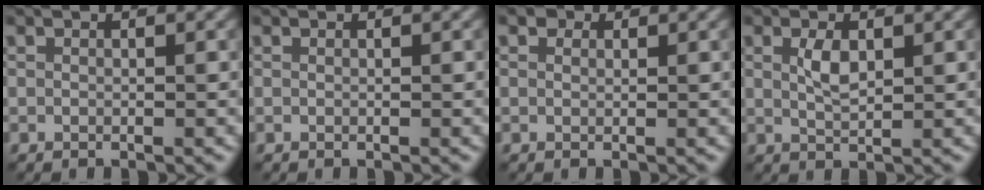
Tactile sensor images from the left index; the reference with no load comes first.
{"total": 0.0}
{"total": 1.0, "force": [0.8, 0.6, 0.3], "torque": [-0.008, -0.003, 0.004]}
{"total": 2.1, "force": [0.7, 0.9, 1.7], "torque": [-0.039, 0.001, 0.016]}